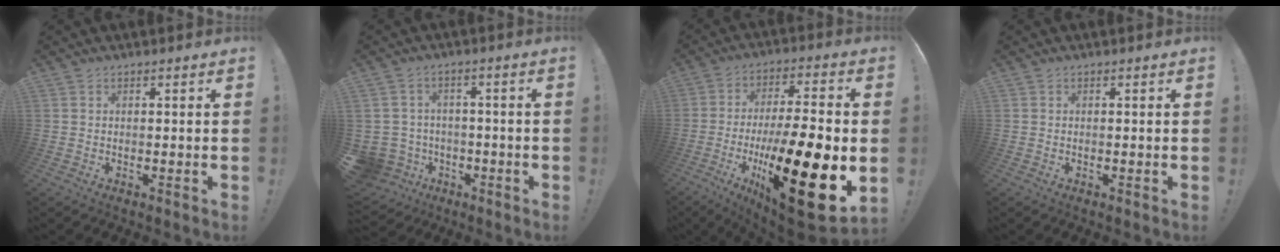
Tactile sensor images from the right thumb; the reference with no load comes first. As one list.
[{"total": 7.2, "force": [-2.0, 6.7, 1.8], "torque": [-0.066, 0.012, -0.028]}, {"total": 26.6, "force": [-6.9, 7.6, 24.5], "torque": [-0.400, 0.029, -0.103]}, {"total": 0.0}]